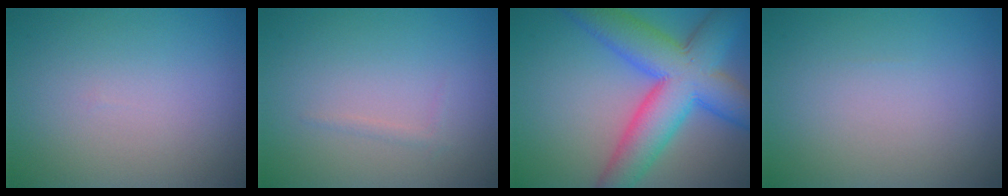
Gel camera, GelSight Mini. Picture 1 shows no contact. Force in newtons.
{"total": 0.6, "press": 0.6, "slide": 0.1}
{"total": 11.0, "press": 11.0, "slide": 0.4}
{"total": 0.0}